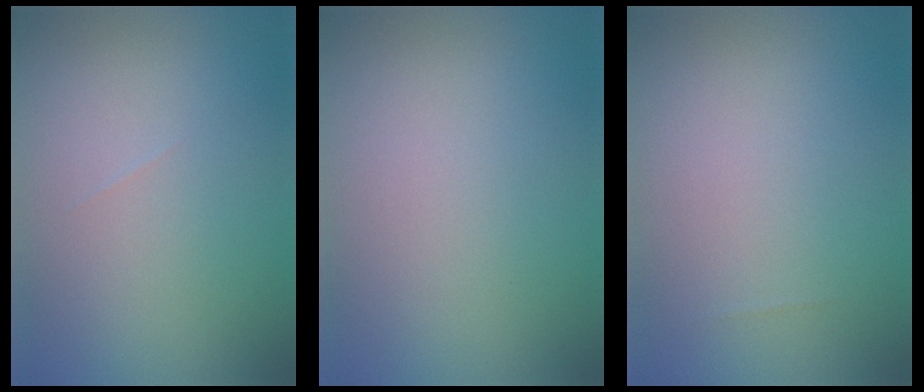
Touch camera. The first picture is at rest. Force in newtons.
{"total": 0.0}
{"total": 0.0}